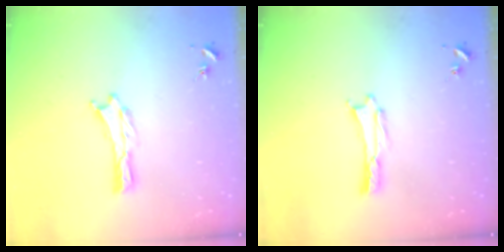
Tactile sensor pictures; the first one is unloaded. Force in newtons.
{"total": 0.5, "press": 0.5, "slide": 0.2}